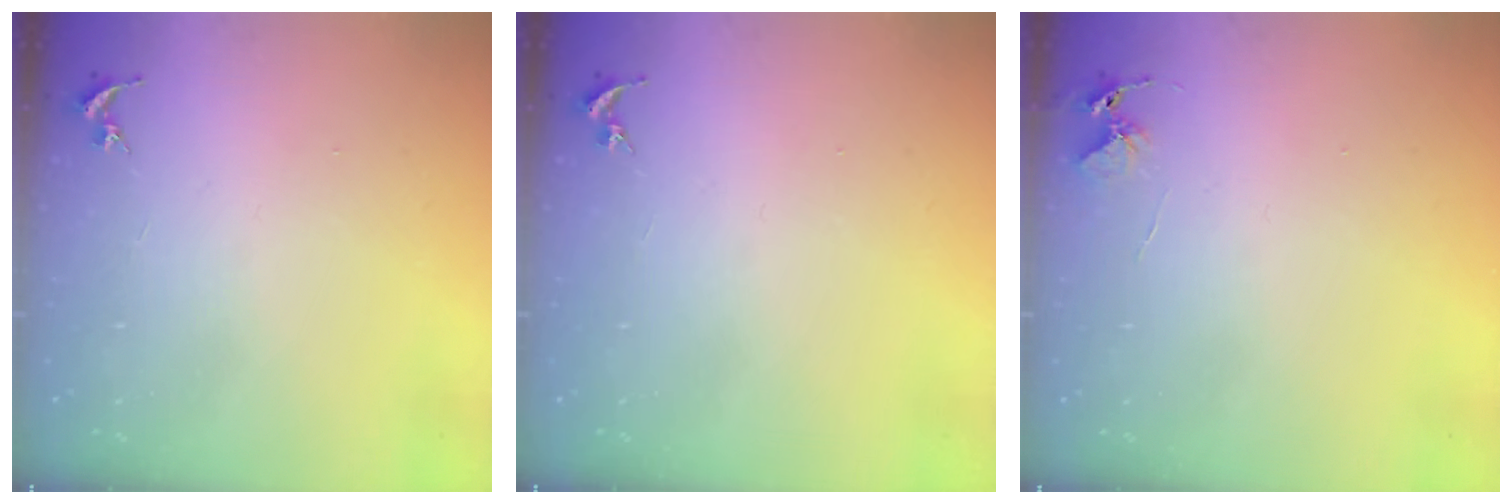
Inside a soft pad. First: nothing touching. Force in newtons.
{"total": 0.0}
{"total": 4.9, "press": 4.9, "slide": 0.3}